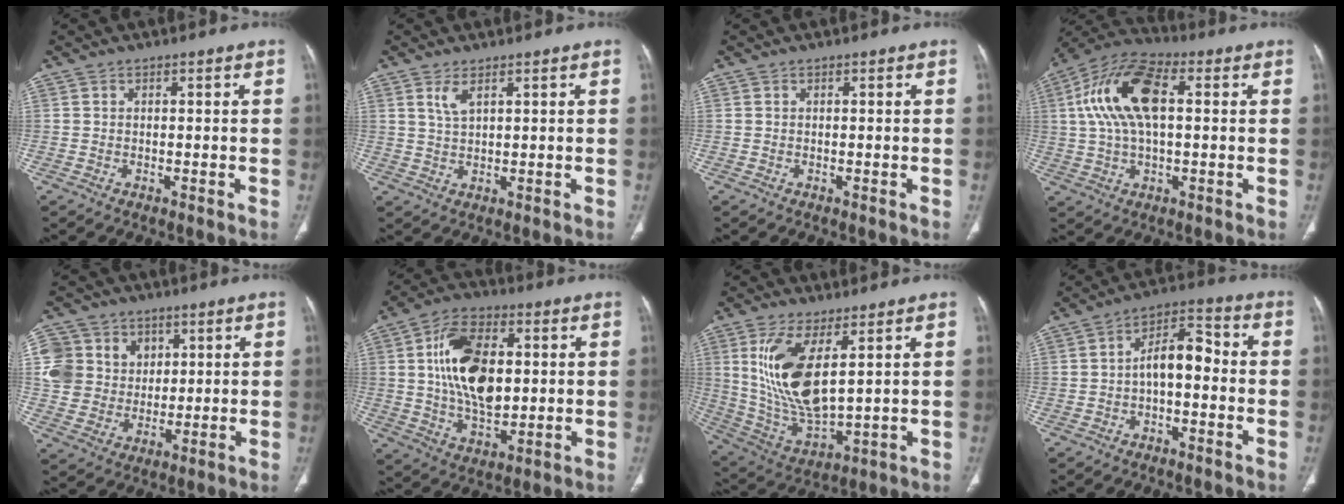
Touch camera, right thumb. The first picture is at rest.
{"total": 2.9, "force": [1.7, 1.1, 2.1], "torque": [-0.045, -0.007, 0.042]}
{"total": 0.0}
{"total": 15.3, "force": [2.7, 7.5, 13.0], "torque": [-0.260, 0.029, 0.048]}
{"total": 12.1, "force": [3.5, 11.0, 3.7], "torque": [-0.040, 0.005, 0.071]}
{"total": 16.5, "force": [2.5, 9.4, 13.3], "torque": [-0.216, -0.003, 0.044]}
{"total": 15.4, "force": [4.6, 6.2, 13.3], "torque": [-0.267, -0.029, 0.108]}
{"total": 8.2, "force": [-1.0, 4.3, 6.9], "torque": [-0.099, 0.040, -0.026]}